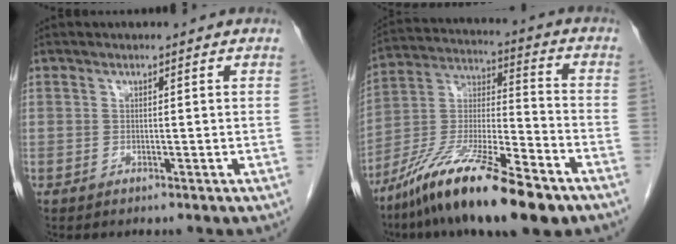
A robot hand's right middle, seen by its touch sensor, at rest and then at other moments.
{"total": 19.9, "force": [-13.2, 3.0, 14.6], "torque": [-0.278, -0.031, -0.235]}